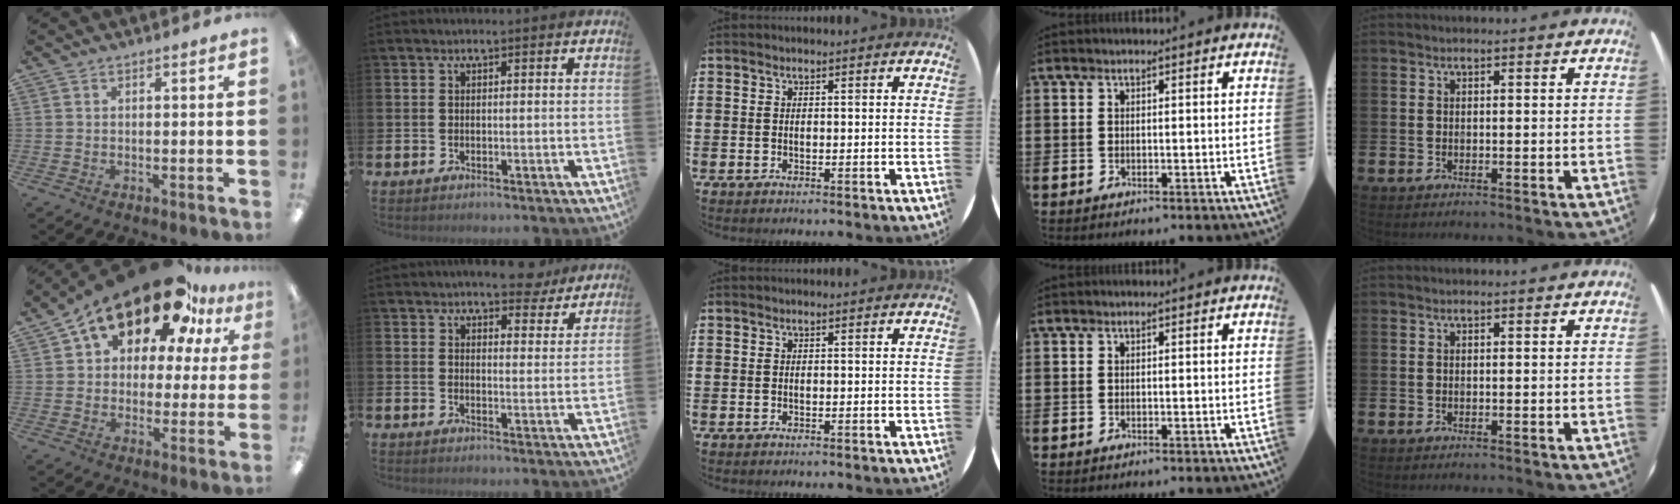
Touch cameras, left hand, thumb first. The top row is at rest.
{"thumb": {"total": 18.1, "force": [12.8, 9.0, 9.1], "torque": [-0.168, -0.081, 0.223]}, "index": {"total": 6.3, "force": [5.9, 1.5, 1.7], "torque": [-0.024, -0.030, 0.105]}}